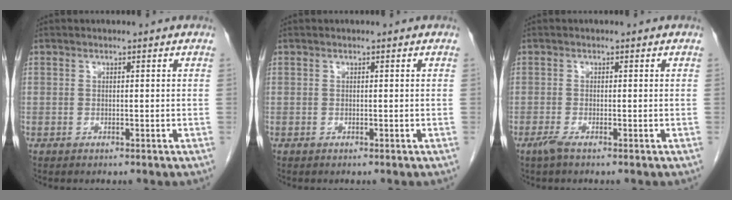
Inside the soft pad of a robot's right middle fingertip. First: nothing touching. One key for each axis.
{"total": 0.0}
{"total": 1.4, "fx": -0.9, "fy": 0.0, "fz": 1.0, "tx": -0.028, "ty": -0.005, "tz": -0.022}